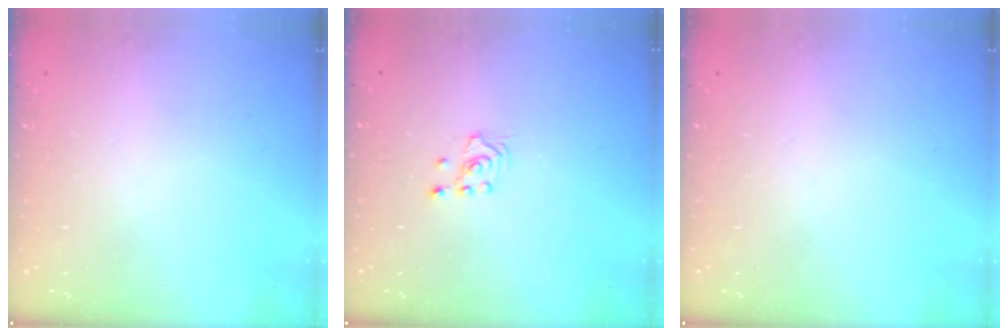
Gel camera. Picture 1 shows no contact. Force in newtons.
{"total": 2.1, "press": 2.1, "slide": 0.2}
{"total": 0.0}